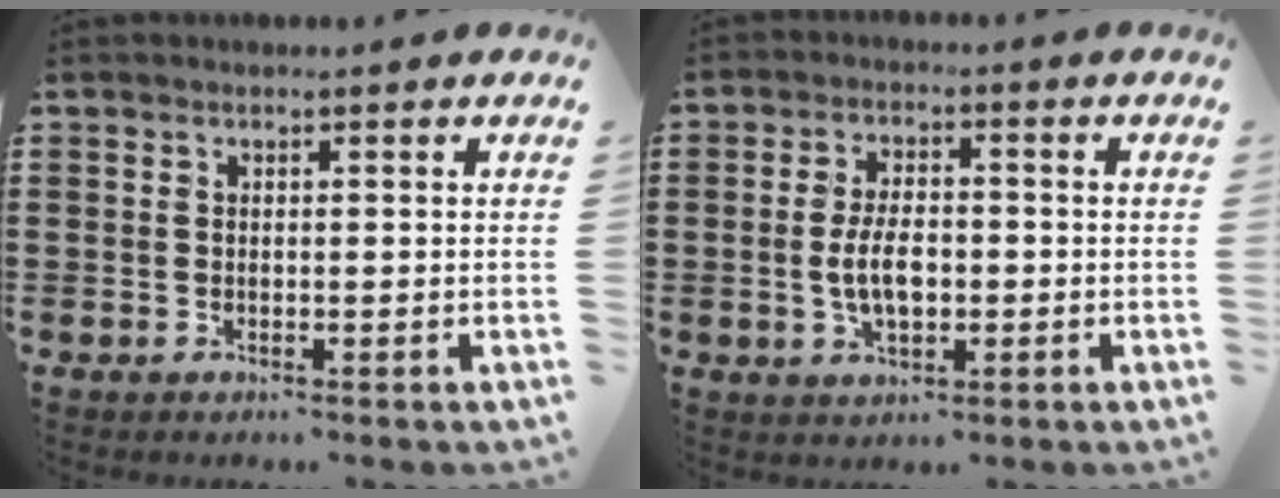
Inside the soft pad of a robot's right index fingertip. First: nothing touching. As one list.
[{"total": 5.8, "force": [-0.7, 3.0, 4.9], "torque": [-0.095, 0.000, -0.017]}]